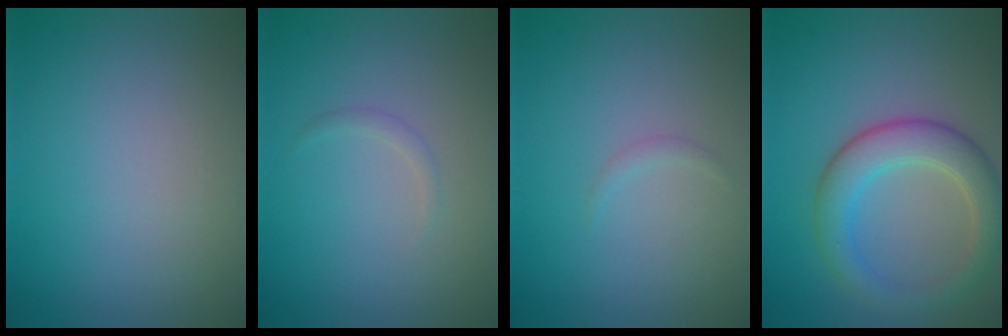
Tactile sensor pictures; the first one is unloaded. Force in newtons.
{"total": 0.6, "press": 0.6, "slide": 0.0}
{"total": 0.6, "press": 0.6, "slide": 0.1}
{"total": 4.8, "press": 4.8, "slide": 0.4}